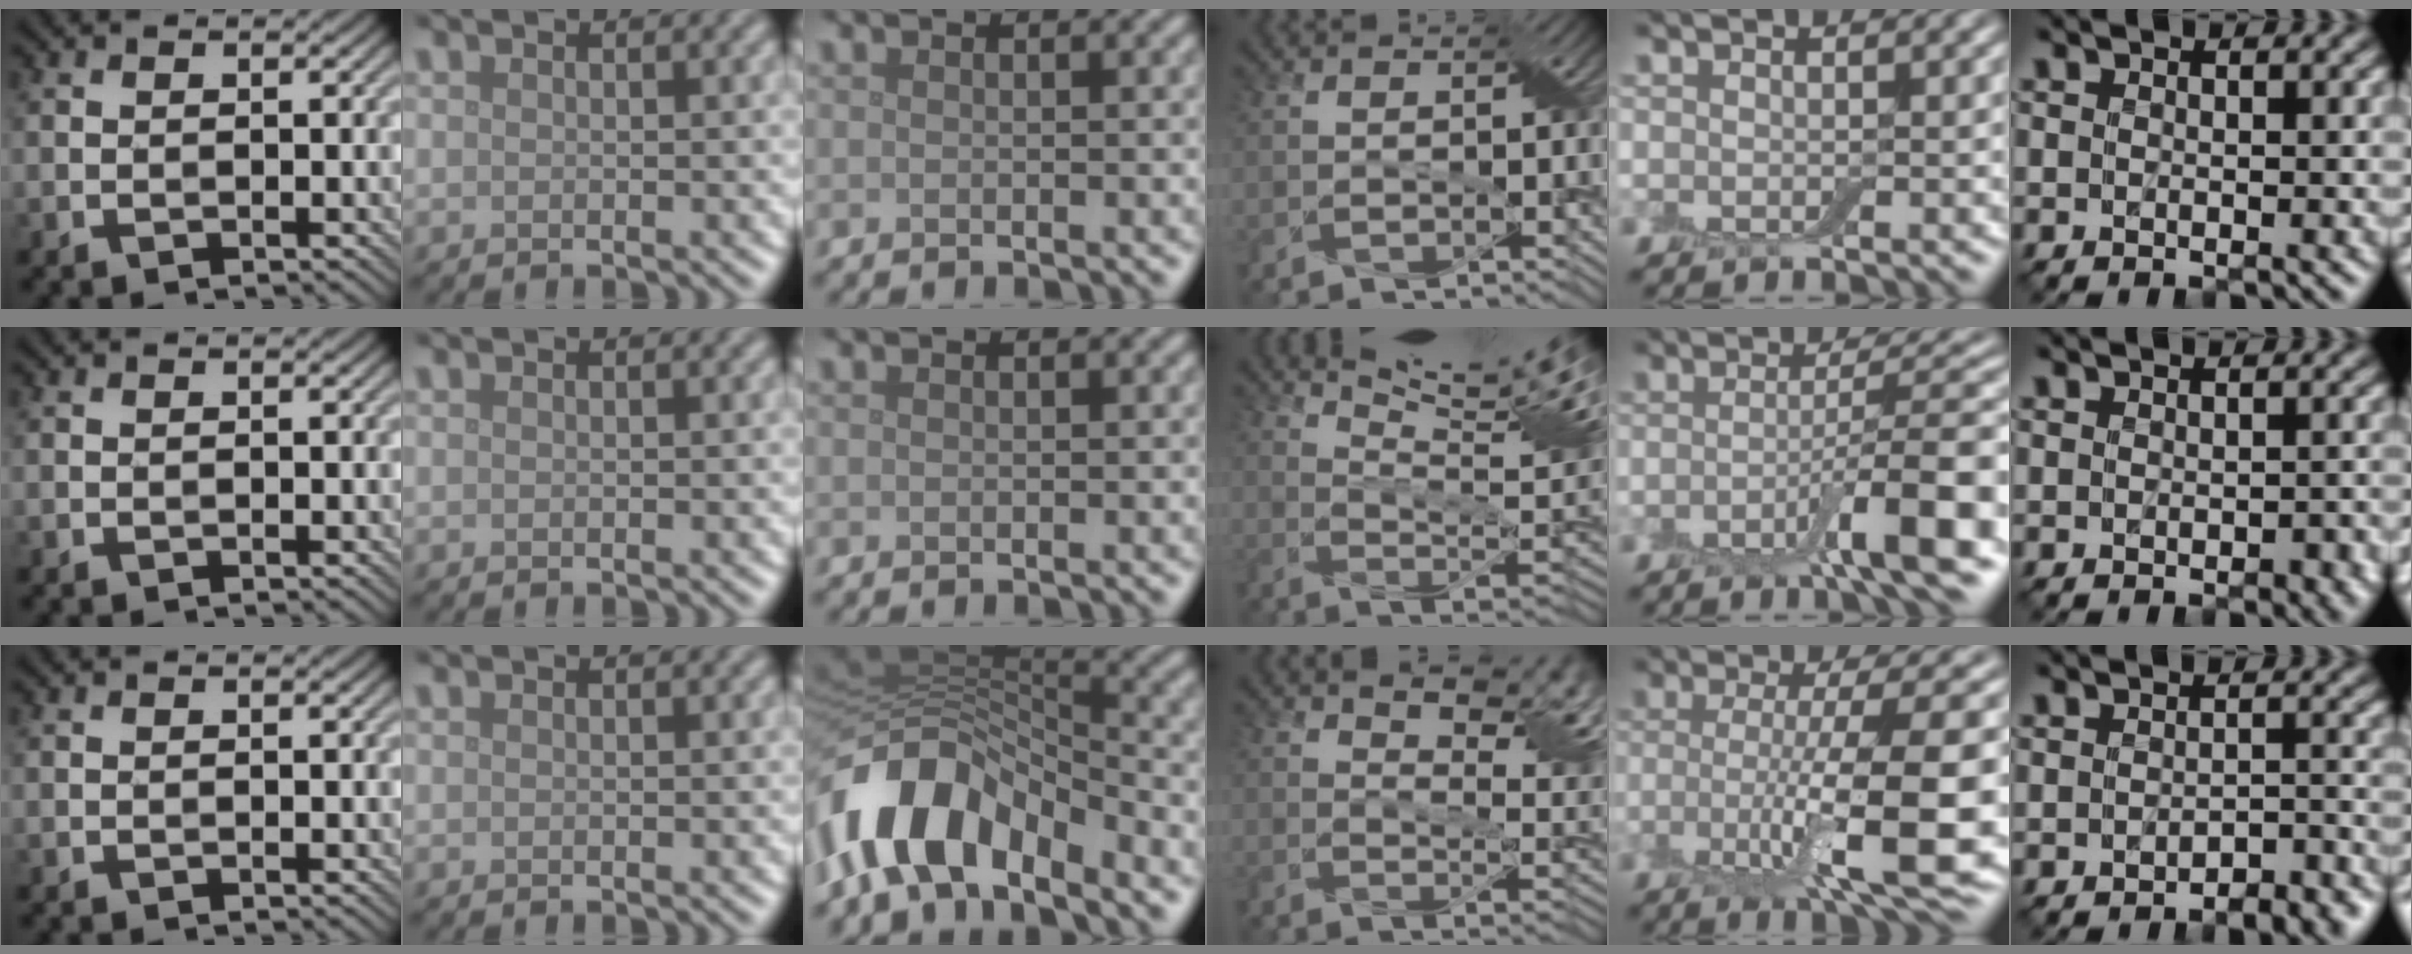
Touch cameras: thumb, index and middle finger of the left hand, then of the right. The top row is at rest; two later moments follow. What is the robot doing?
{"motion": "wrap", "object": "cling film"}